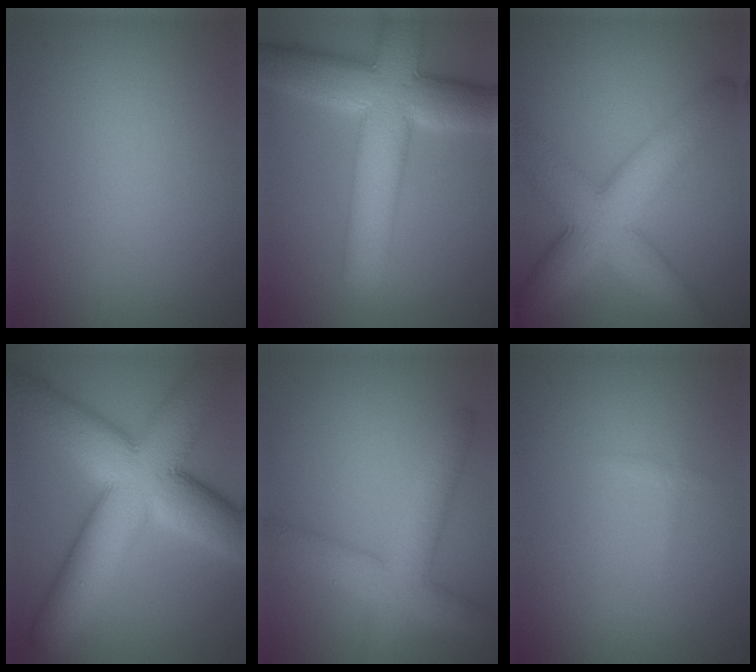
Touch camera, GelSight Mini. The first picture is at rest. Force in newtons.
{"total": 11.3, "press": 11.3, "slide": 0.5}
{"total": 9.4, "press": 9.4, "slide": 0.1}
{"total": 14.4, "press": 14.4, "slide": 0.6}
{"total": 5.7, "press": 5.7, "slide": 0.4}
{"total": 0.5, "press": 0.5, "slide": 0.0}